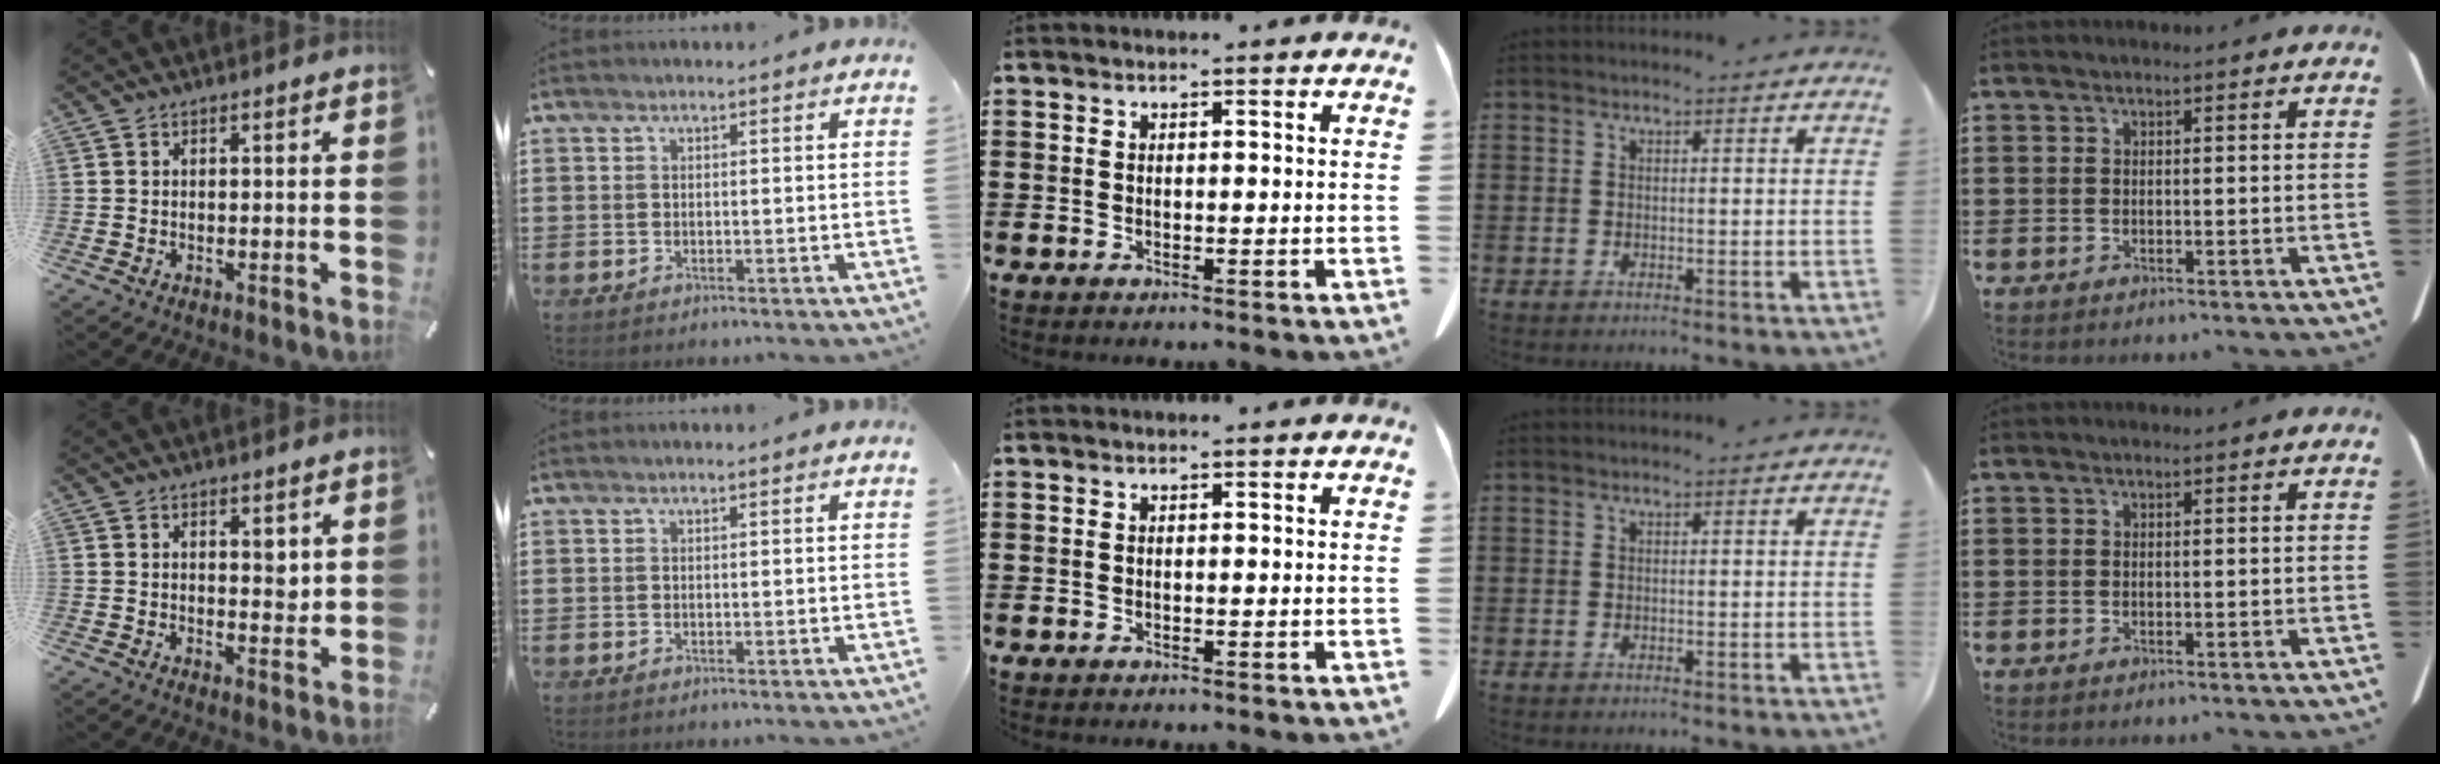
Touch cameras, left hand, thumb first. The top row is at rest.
{"thumb": {"total": 3.5, "force": [1.8, 2.0, 2.3], "torque": [-0.009, -0.017, 0.023]}}